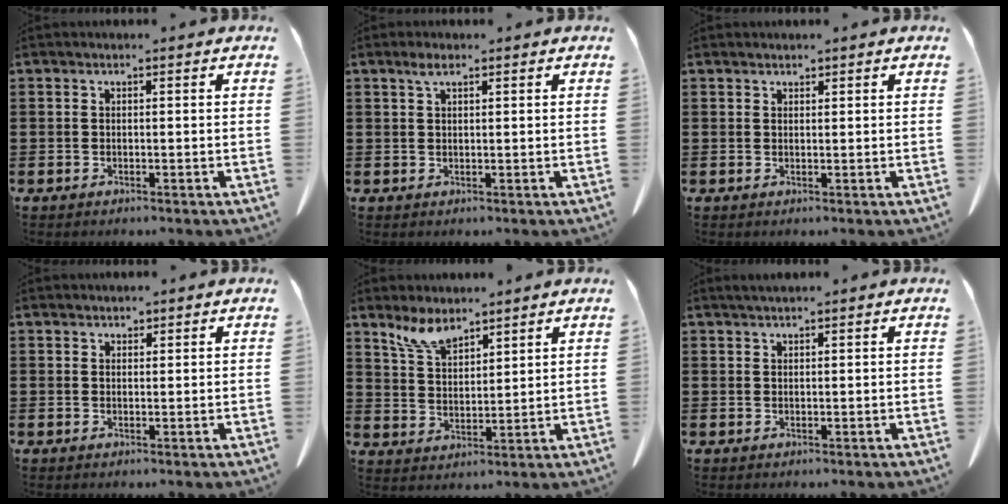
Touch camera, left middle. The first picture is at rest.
{"total": 1.7, "force": [0.9, 0.6, 1.4], "torque": [-0.030, 0.002, 0.014]}
{"total": 0.8, "force": [0.8, 0.1, 0.1], "torque": [-0.005, -0.003, 0.017]}
{"total": 1.1, "force": [1.1, 0.3, 0.1], "torque": [-0.005, -0.001, 0.022]}
{"total": 5.9, "force": [5.1, 1.7, 2.4], "torque": [-0.063, -0.016, 0.097]}
{"total": 1.0, "force": [0.9, 0.1, 0.5], "torque": [-0.011, -0.001, 0.015]}